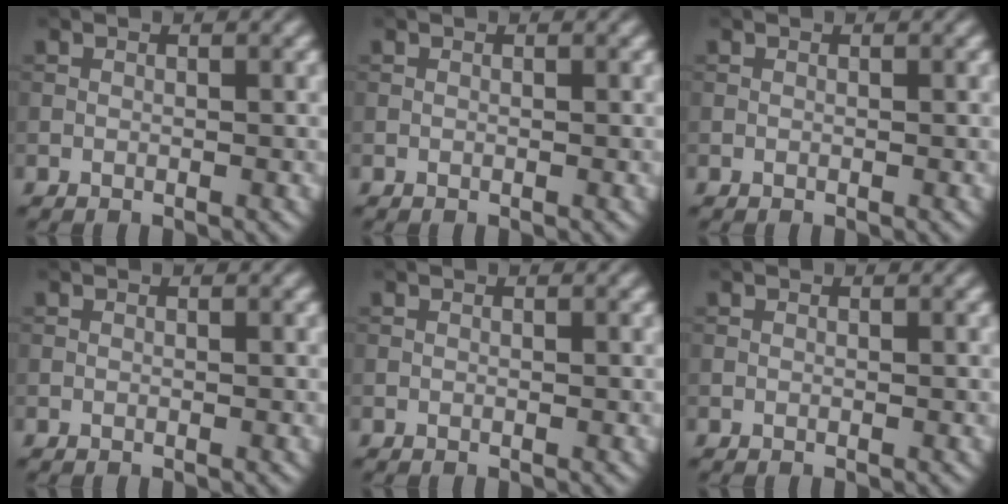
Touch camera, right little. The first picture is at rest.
{"total": 0.0}
{"total": 0.0}
{"total": 0.0}
{"total": 0.0}
{"total": 0.0}